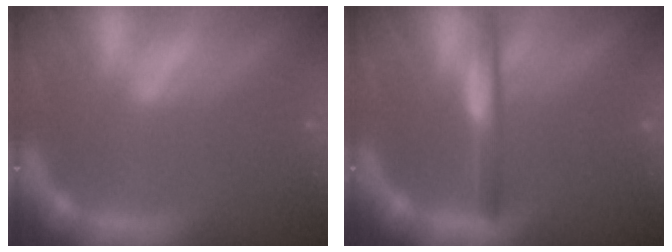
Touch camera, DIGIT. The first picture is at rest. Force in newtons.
{"total": 3.0}